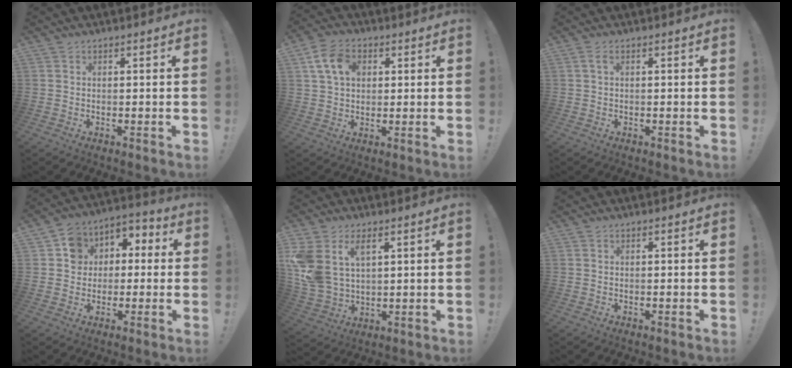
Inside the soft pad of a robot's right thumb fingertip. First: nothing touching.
{"total": 10.0, "force": [3.3, 7.1, 6.2], "torque": [-0.118, 0.009, 0.064]}
{"total": 1.6, "force": [0.4, 0.4, 1.5], "torque": [-0.032, 0.003, 0.007]}
{"total": 9.2, "force": [0.0, 8.6, 3.2], "torque": [-0.041, 0.011, 0.006]}
{"total": 11.0, "force": [5.3, 7.1, 6.4], "torque": [-0.148, -0.025, 0.102]}
{"total": 0.0}